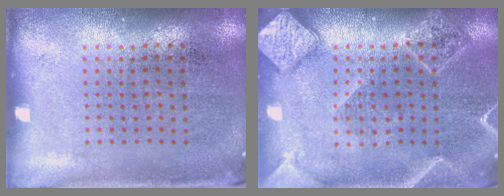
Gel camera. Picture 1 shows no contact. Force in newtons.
{"total": 2.1, "press": 2.1, "slide": 0.3}